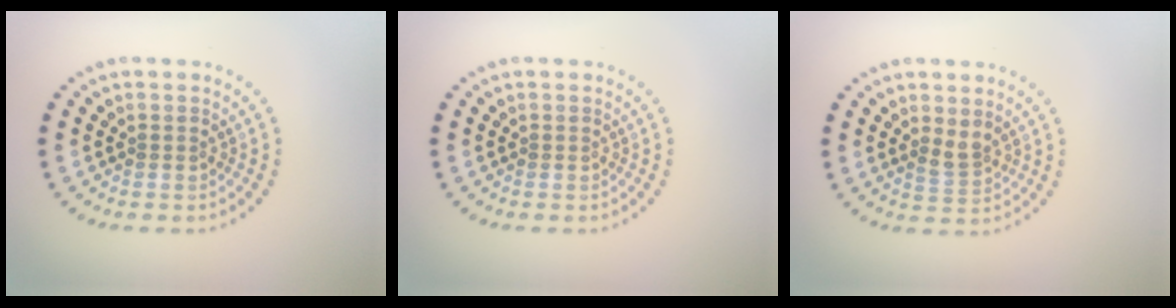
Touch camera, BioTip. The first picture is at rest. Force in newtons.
{"total": 0.0}
{"total": 1.5, "press": 1.3, "slide": 0.9}